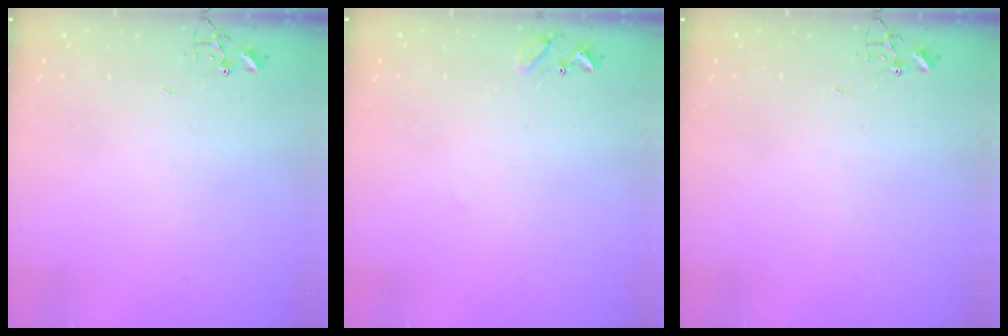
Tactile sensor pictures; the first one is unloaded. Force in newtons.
{"total": 8.4, "press": 8.4, "slide": 0.5}
{"total": 0.0}